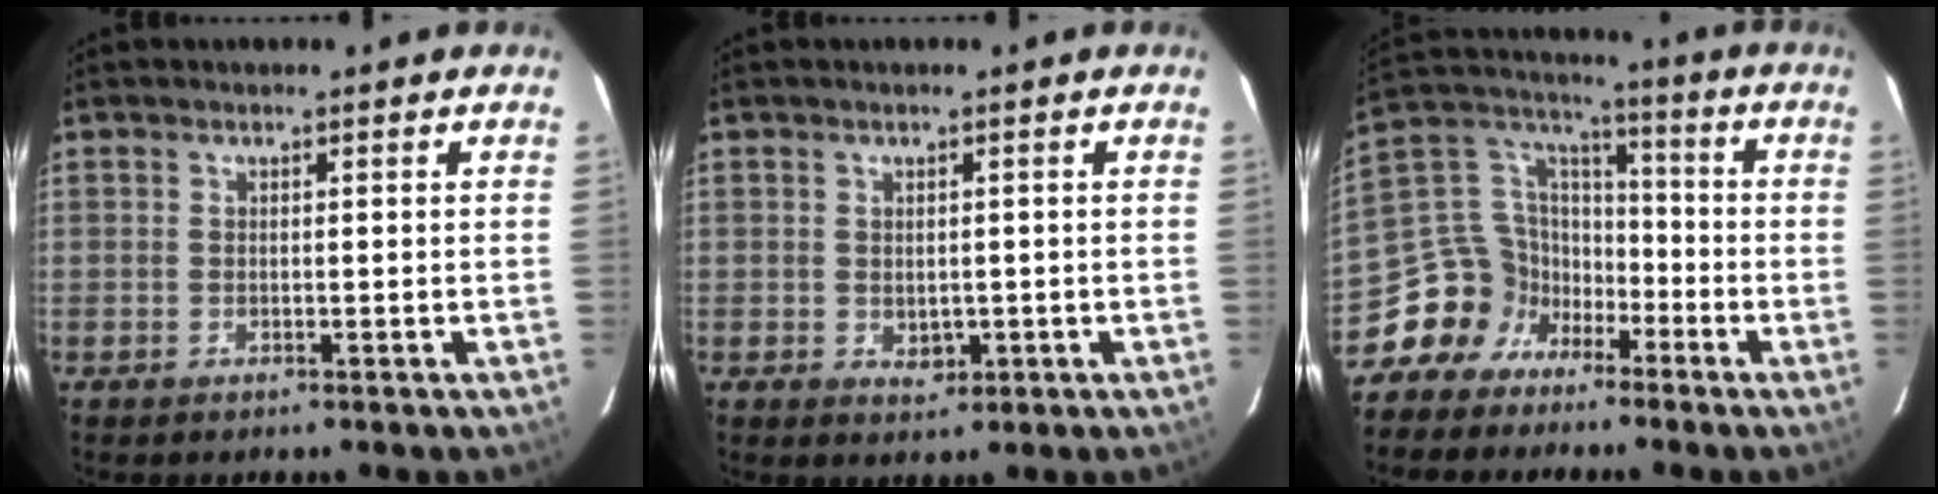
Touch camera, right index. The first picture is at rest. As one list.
[{"total": 2.6, "force": [-0.3, 2.1, 1.5], "torque": [-0.022, -0.003, 0.001]}, {"total": 12.0, "force": [-7.4, 9.1, 2.6], "torque": [-0.064, 0.054, -0.136]}]